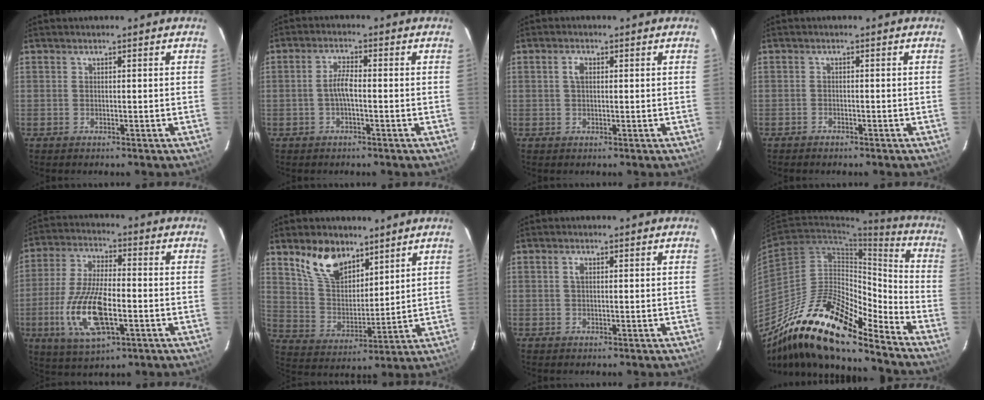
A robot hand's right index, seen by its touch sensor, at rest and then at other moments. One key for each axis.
{"total": 3.3, "fx": -0.8, "fy": 0.7, "fz": 3.1, "tx": -0.064, "ty": 0.008, "tz": -0.016}
{"total": 1.9, "fx": 0.4, "fy": 1.1, "fz": 1.5, "tx": -0.030, "ty": 0.007, "tz": 0.007}
{"total": 1.2, "fx": -1.0, "fy": 0.5, "fz": 0.0, "tx": -0.008, "ty": 0.004, "tz": -0.020}
{"total": 15.3, "fx": -4.5, "fy": 5.9, "fz": 13.4, "tx": -0.284, "ty": -0.012, "tz": -0.082}
{"total": 11.9, "fx": 8.1, "fy": 6.3, "fz": 6.0, "tx": -0.118, "ty": 0.015, "tz": 0.162}
{"total": 1.2, "fx": 0.3, "fy": 0.7, "fz": 0.9, "tx": -0.018, "ty": 0.004, "tz": 0.003}
{"total": 23.4, "fx": -18.5, "fy": 5.3, "fz": 13.2, "tx": -0.219, "ty": -0.015, "tz": -0.334}